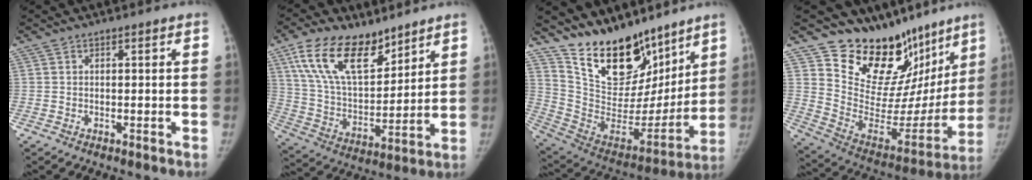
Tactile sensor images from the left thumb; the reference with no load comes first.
{"total": 18.7, "force": [11.7, 9.5, 11.1], "torque": [-0.162, -0.052, 0.225]}
{"total": 23.4, "force": [17.4, 11.5, 10.6], "torque": [-0.134, -0.094, 0.306]}
{"total": 22.2, "force": [17.5, 11.2, 7.6], "torque": [-0.044, -0.126, 0.271]}